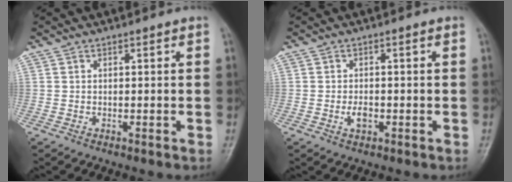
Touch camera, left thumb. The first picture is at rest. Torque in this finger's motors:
{"motor_torque": [0.02, 0.08, 0.34, 0.14, 0.00]}